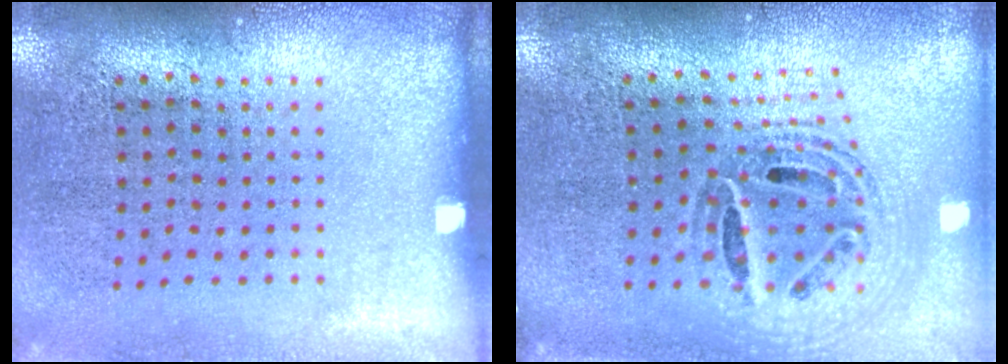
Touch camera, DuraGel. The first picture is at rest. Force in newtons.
{"total": 1.2, "press": 1.1, "slide": 0.4}